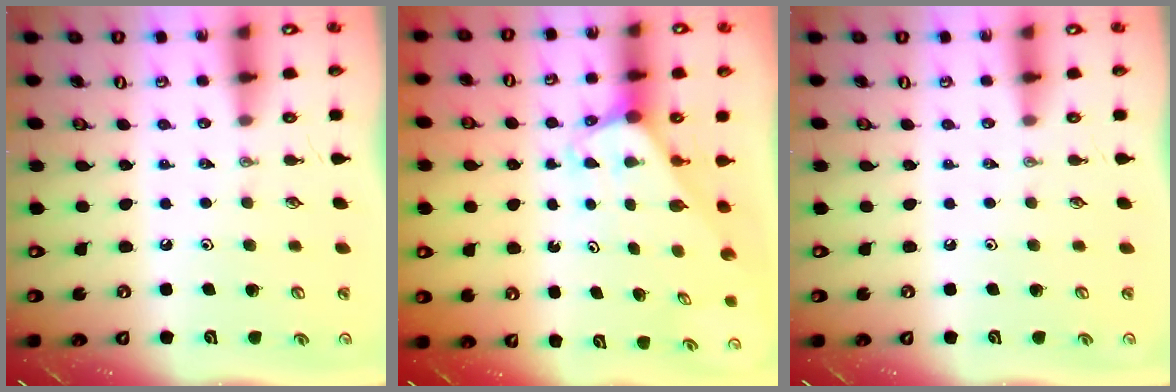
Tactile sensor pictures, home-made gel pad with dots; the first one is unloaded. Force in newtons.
{"total": 2.0, "press": 2.0, "slide": 0.1}
{"total": 0.0}